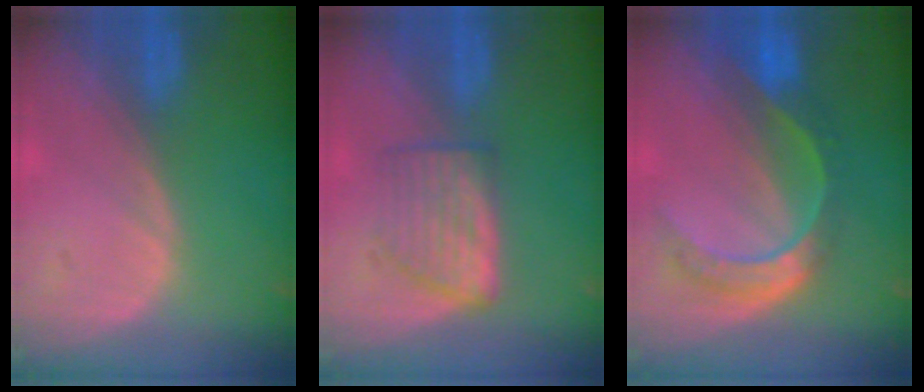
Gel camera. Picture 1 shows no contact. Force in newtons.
{"total": 5.8, "press": 5.4, "slide": 2.1}
{"total": 8.1, "press": 6.8, "slide": 4.4}